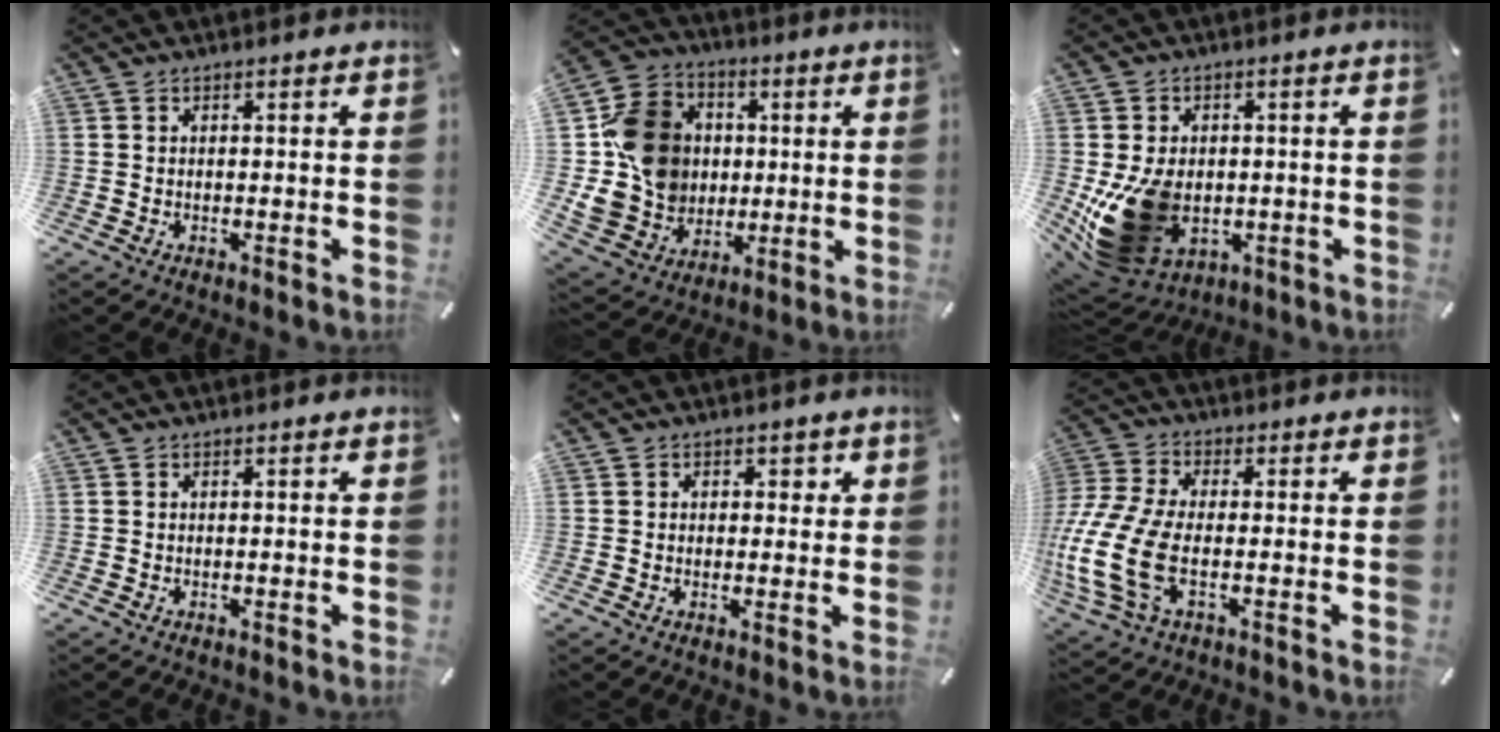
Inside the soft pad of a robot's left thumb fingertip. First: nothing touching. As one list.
[{"total": 16.9, "force": [0.7, 15.3, 7.0], "torque": [-0.135, 0.006, 0.025]}, {"total": 14.7, "force": [-2.3, 11.3, 9.1], "torque": [-0.192, -0.005, -0.037]}, {"total": 0.0}, {"total": 1.8, "force": [0.2, 1.6, 0.6], "torque": [0.002, 0.000, -0.003]}, {"total": 14.5, "force": [-3.4, 8.0, 11.6], "torque": [-0.267, -0.003, -0.058]}]